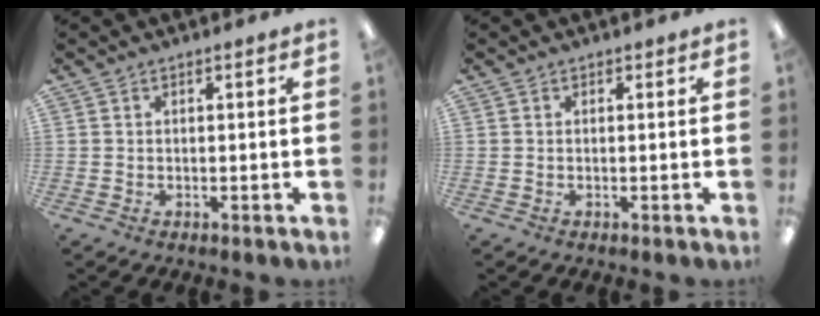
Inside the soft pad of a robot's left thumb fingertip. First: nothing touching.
{"total": 0.0}